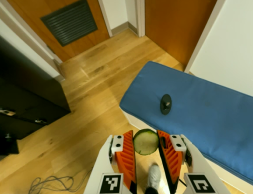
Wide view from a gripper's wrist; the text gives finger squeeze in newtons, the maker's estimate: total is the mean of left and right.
{"total": 9.1, "left": 9.4, "right": 8.9}